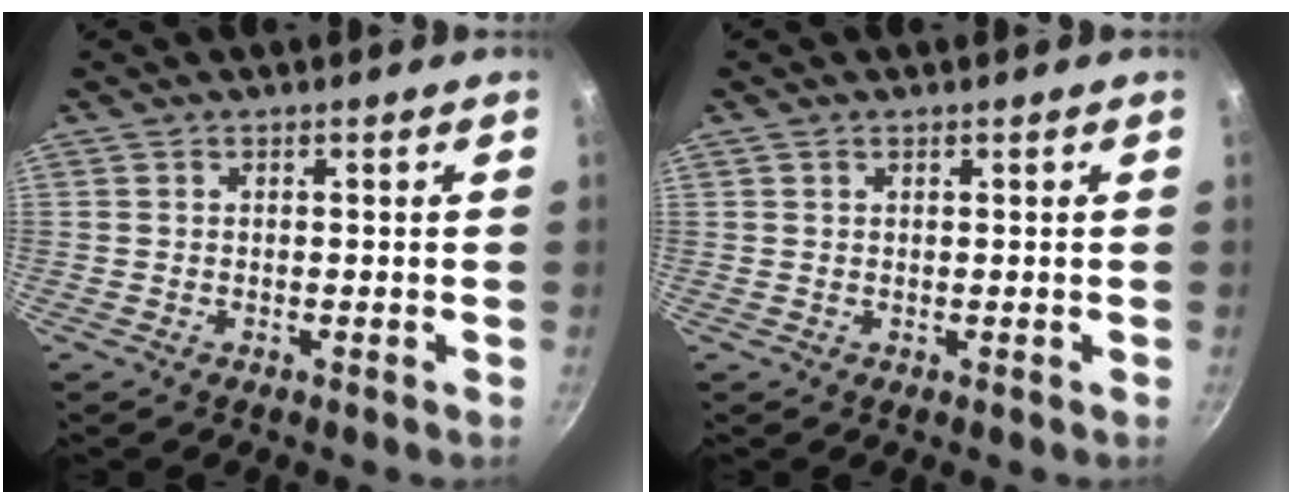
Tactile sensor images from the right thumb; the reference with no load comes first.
{"total": 0.7, "force": [0.4, 0.4, 0.3], "torque": [-0.004, 0.001, 0.008]}